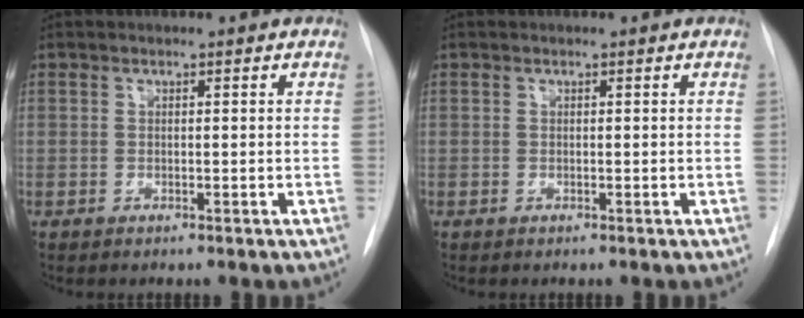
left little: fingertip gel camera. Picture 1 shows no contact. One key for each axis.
{"total": 0.0}